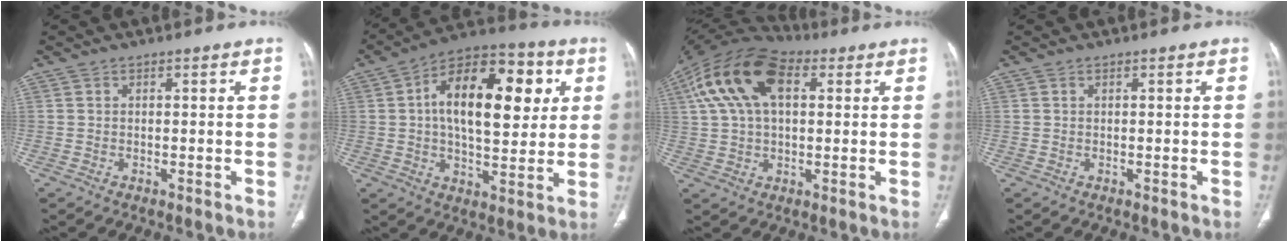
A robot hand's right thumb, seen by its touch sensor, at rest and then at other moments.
{"total": 20.7, "force": [4.4, 10.9, 17.1], "torque": [-0.230, 0.013, 0.057]}
{"total": 16.9, "force": [5.5, 9.5, 12.9], "torque": [-0.243, 0.028, 0.091]}
{"total": 0.0}